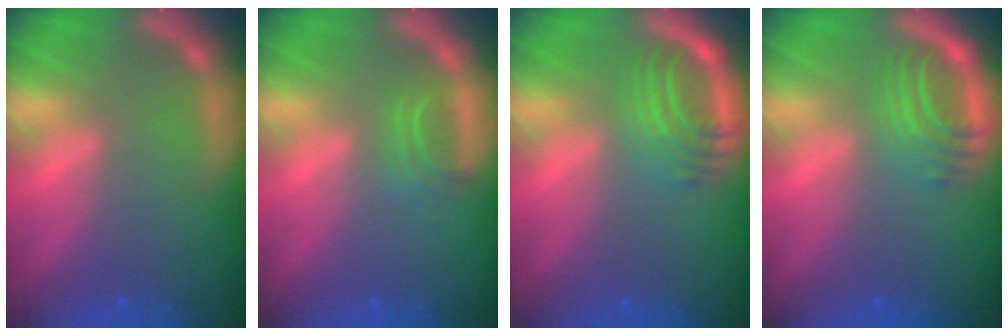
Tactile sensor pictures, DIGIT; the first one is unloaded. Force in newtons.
{"total": 1.9}
{"total": 5.0}
{"total": 4.5}